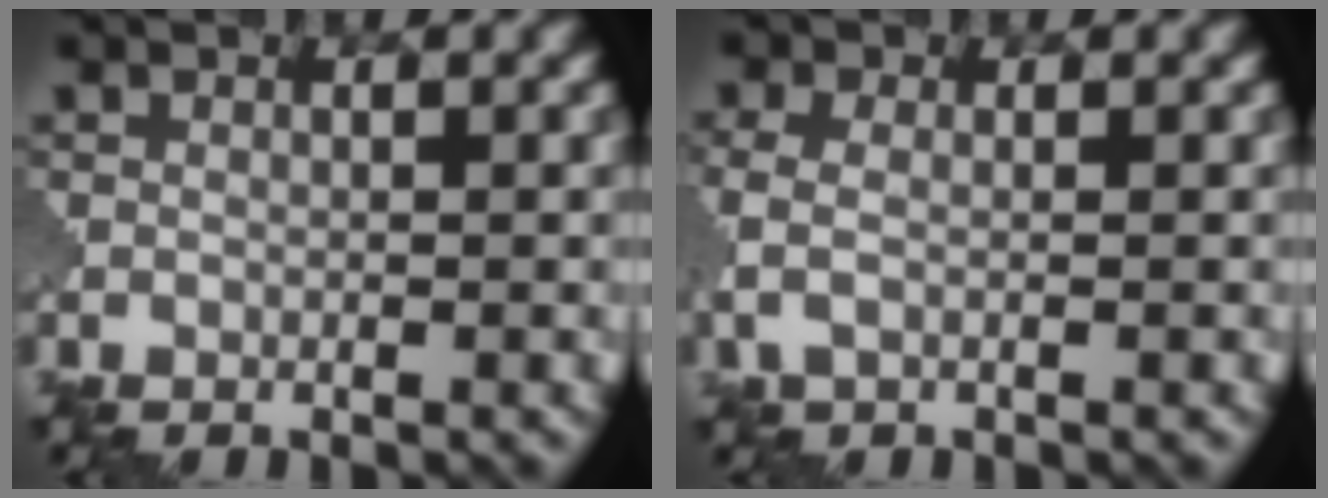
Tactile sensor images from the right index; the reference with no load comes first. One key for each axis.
{"total": 2.6, "fx": -0.1, "fy": 1.6, "fz": 2.0, "tx": -0.055, "ty": -0.001, "tz": -0.009}